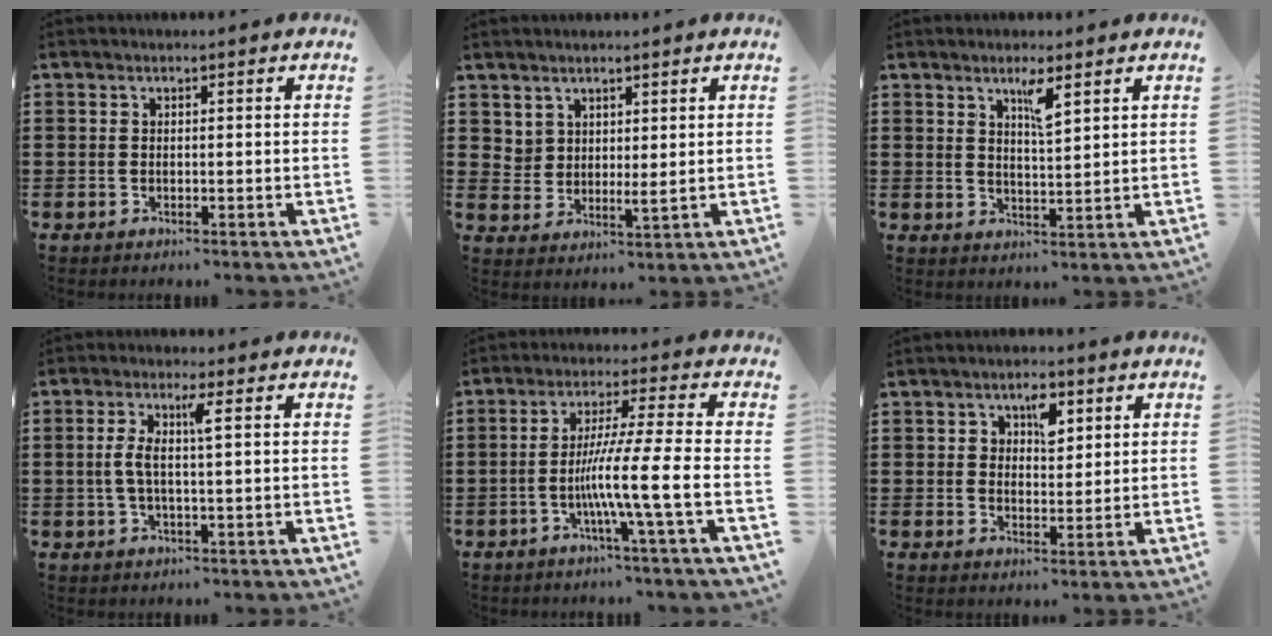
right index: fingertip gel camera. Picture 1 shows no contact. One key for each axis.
{"total": 3.3, "fx": 3.0, "fy": 1.4, "fz": 0.5, "tx": -0.020, "ty": -0.008, "tz": 0.059}
{"total": 3.7, "fx": 2.2, "fy": 0.6, "fz": 2.8, "tx": -0.046, "ty": -0.003, "tz": 0.034}
{"total": 4.6, "fx": 0.7, "fy": 0.6, "fz": 4.5, "tx": -0.094, "ty": 0.002, "tz": 0.005}
{"total": 9.7, "fx": -2.9, "fy": -0.6, "fz": 9.2, "tx": -0.164, "ty": -0.008, "tz": -0.057}
{"total": 4.2, "fx": 2.0, "fy": 2.5, "fz": 2.7, "tx": -0.037, "ty": 0.003, "tz": 0.028}